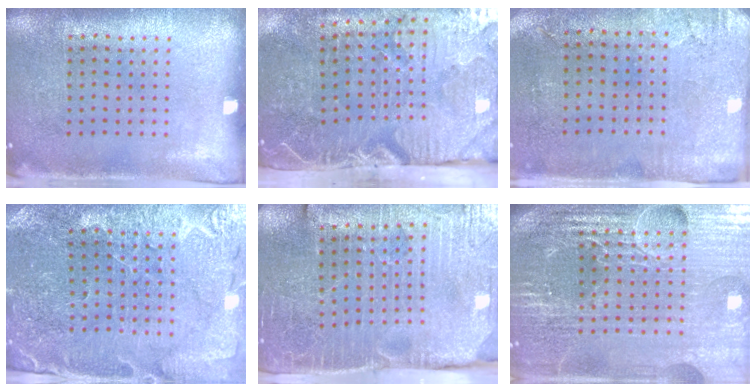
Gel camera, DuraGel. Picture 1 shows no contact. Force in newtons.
{"total": 5.3, "press": 4.4, "slide": 2.9}
{"total": 2.9, "press": 2.4, "slide": 1.7}
{"total": 1.5, "press": 1.5, "slide": 0.1}
{"total": 3.8, "press": 3.7, "slide": 0.4}
{"total": 6.3, "press": 5.5, "slide": 2.9}